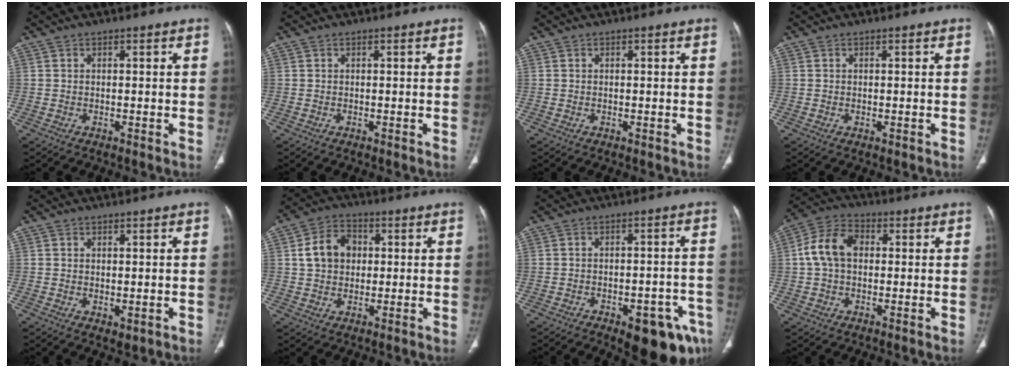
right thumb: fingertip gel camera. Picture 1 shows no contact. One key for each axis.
{"total": 0.0}
{"total": 0.0}
{"total": 0.0}
{"total": 1.7, "fx": -0.2, "fy": 1.1, "fz": 1.4, "tx": -0.020, "ty": -0.005, "tz": 0.005}
{"total": 8.6, "fx": 1.4, "fy": 6.7, "fz": 5.2, "tx": -0.072, "ty": 0.010, "tz": 0.020}
{"total": 13.3, "fx": -7.3, "fy": 5.4, "fz": 9.7, "tx": -0.077, "ty": 0.038, "tz": -0.083}
{"total": 9.3, "fx": 1.1, "fy": 6.5, "fz": 6.6, "tx": -0.126, "ty": 0.027, "tz": 0.014}